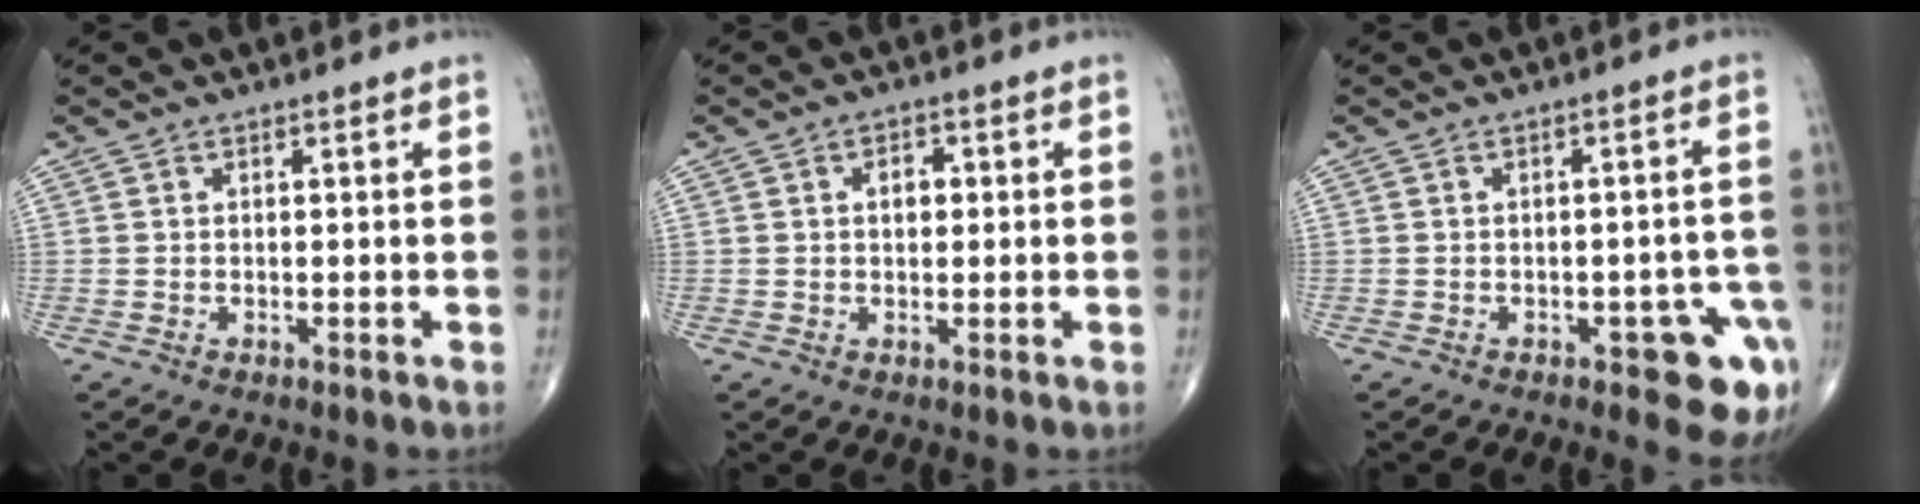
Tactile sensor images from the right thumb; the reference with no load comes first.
{"total": 2.8, "force": [0.4, 2.0, 2.0], "torque": [-0.022, 0.007, 0.003]}
{"total": 9.1, "force": [-4.1, 3.6, 7.2], "torque": [-0.051, 0.018, -0.046]}